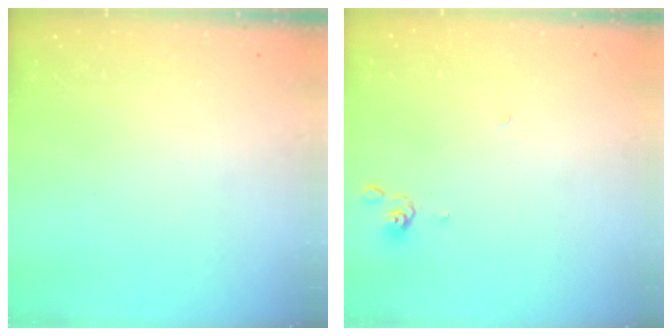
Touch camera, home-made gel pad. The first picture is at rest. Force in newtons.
{"total": 1.0, "press": 1.0, "slide": 0.2}